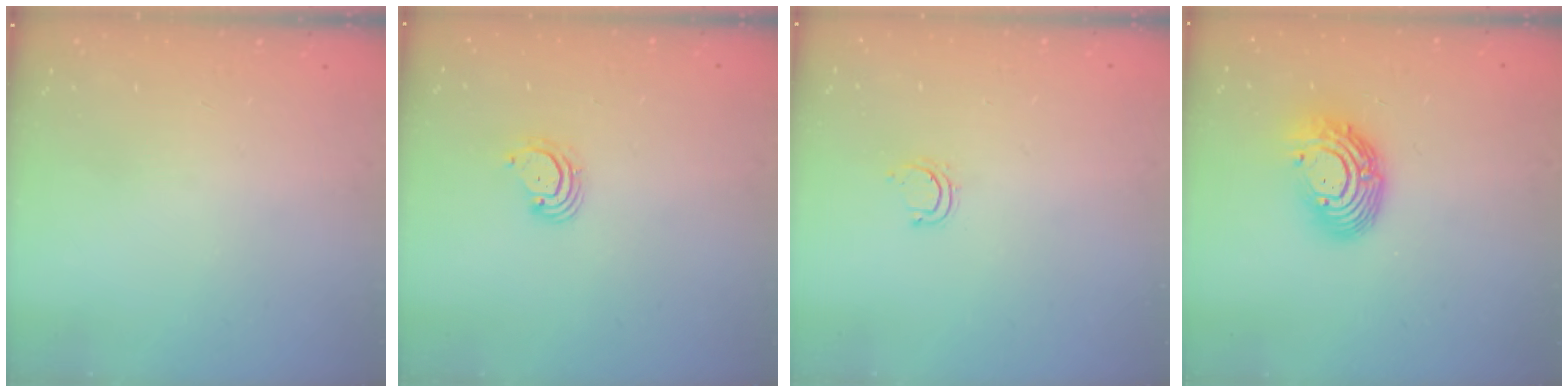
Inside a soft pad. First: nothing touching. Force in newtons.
{"total": 3.0, "press": 3.0, "slide": 0.2}
{"total": 4.0, "press": 3.9, "slide": 0.4}
{"total": 11.9, "press": 11.8, "slide": 1.3}